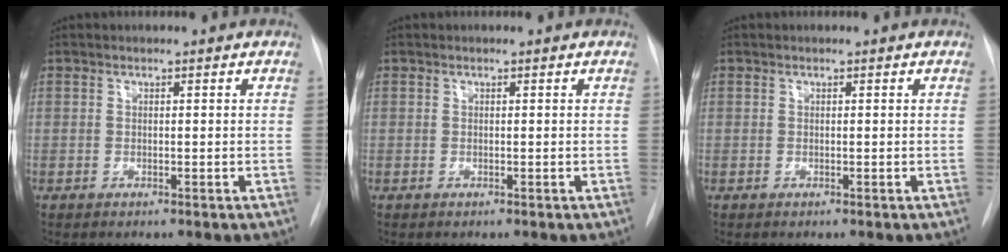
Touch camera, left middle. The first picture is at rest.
{"total": 0.0}
{"total": 0.0}